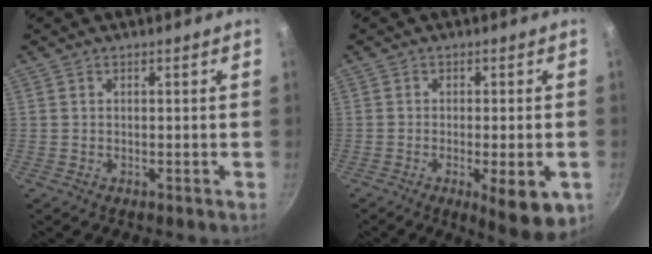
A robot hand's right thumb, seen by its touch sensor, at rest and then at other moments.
{"total": 9.8, "force": [-3.5, 2.6, 8.8], "torque": [-0.109, 0.000, -0.042]}